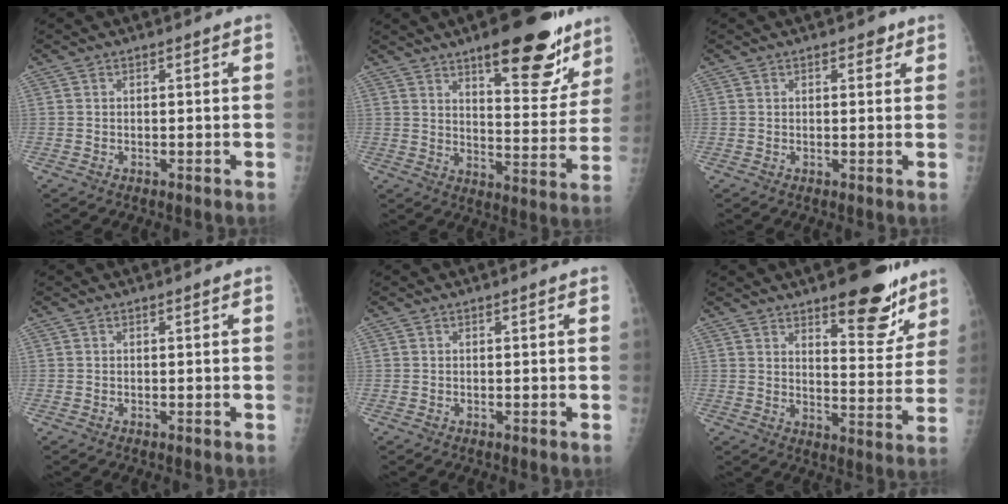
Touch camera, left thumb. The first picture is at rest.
{"total": 18.7, "force": [11.9, 6.6, 12.9], "torque": [-0.124, -0.068, 0.171]}
{"total": 1.8, "force": [1.0, 1.1, 1.0], "torque": [0.000, -0.002, 0.010]}
{"total": 0.0}
{"total": 0.0}
{"total": 13.9, "force": [9.4, 5.2, 8.8], "torque": [-0.068, -0.063, 0.135]}